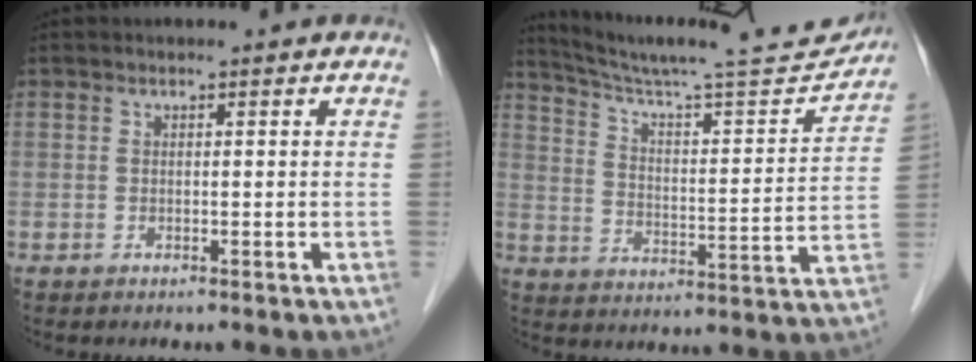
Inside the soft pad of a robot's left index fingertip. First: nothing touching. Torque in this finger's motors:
{"motor_torque": [0.40, -0.81, 0.02, 0.01]}